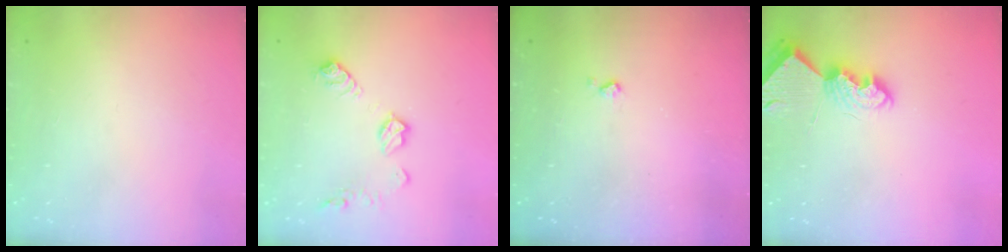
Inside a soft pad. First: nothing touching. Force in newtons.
{"total": 9.8, "press": 9.8, "slide": 0.6}
{"total": 3.5, "press": 3.5, "slide": 0.5}
{"total": 8.3, "press": 8.3, "slide": 0.3}